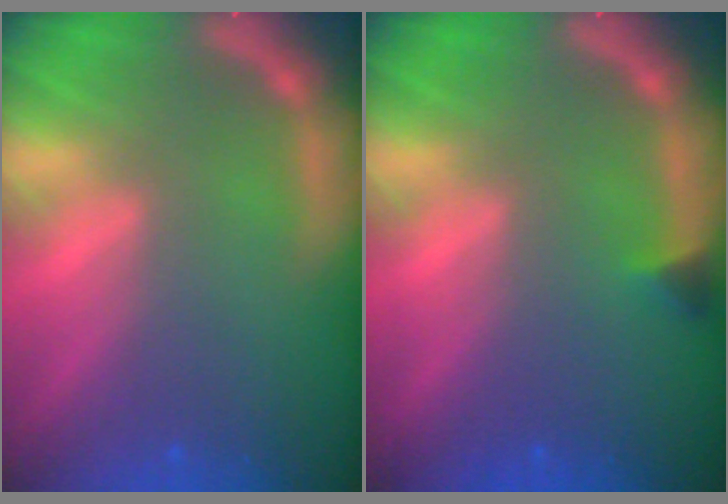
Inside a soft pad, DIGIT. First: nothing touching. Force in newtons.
{"total": 0.9}